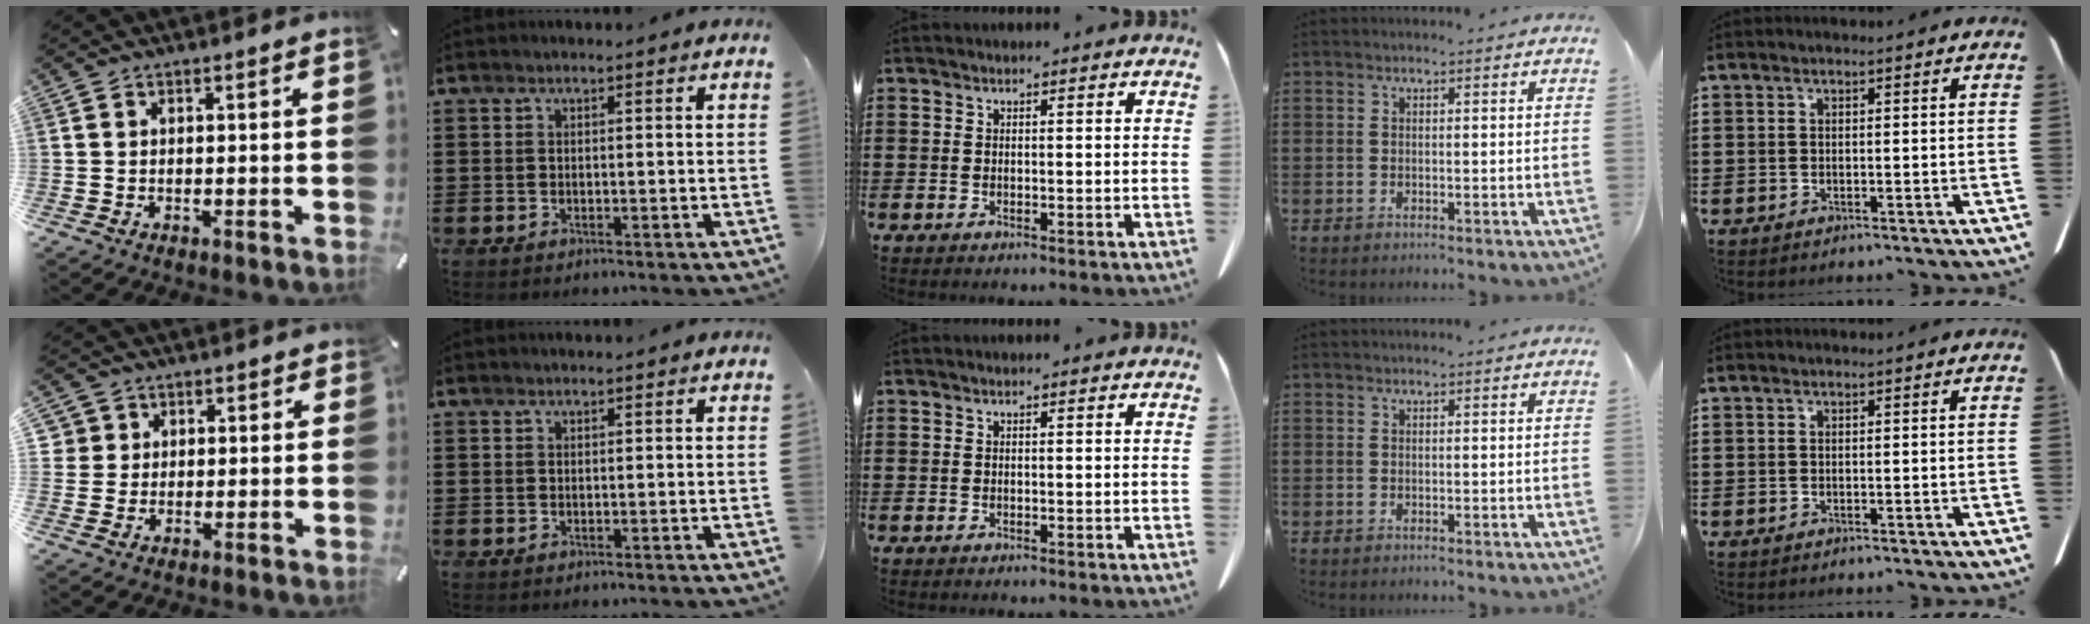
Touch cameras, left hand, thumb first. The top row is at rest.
{"thumb": {"total": 4.8, "force": [1.2, 4.7, 0.5], "torque": [-0.008, 0.007, 0.022]}}